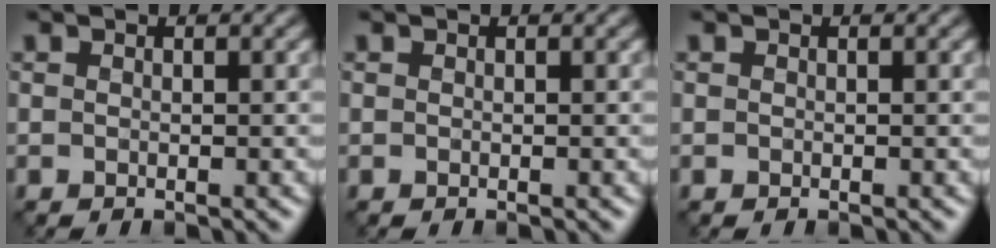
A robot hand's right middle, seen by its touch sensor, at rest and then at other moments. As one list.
[{"total": 0.0}, {"total": 0.0}]